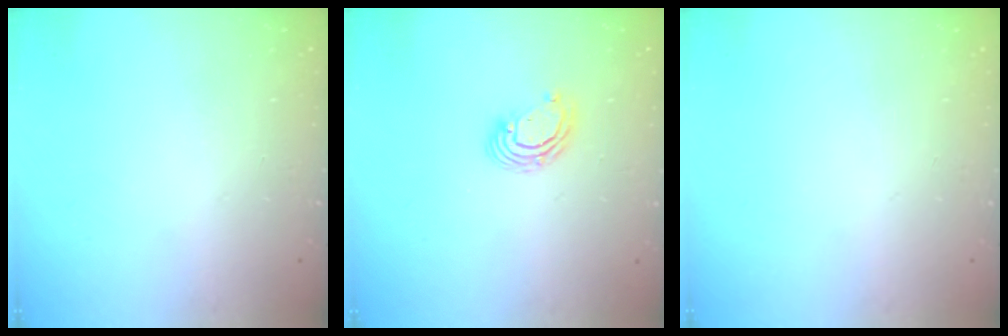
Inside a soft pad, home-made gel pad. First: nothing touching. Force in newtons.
{"total": 5.2, "press": 5.2, "slide": 0.3}
{"total": 0.0}